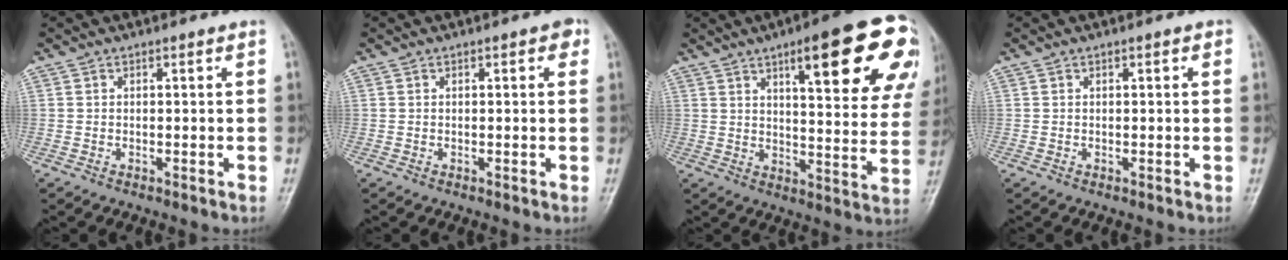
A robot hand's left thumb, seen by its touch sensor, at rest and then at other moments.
{"total": 1.8, "force": [0.7, 0.9, 1.5], "torque": [-0.011, 0.002, 0.005]}
{"total": 23.7, "force": [11.3, 6.3, 19.9], "torque": [-0.232, -0.027, 0.151]}
{"total": 0.8, "force": [0.3, 0.4, 0.7], "torque": [-0.007, 0.002, 0.003]}